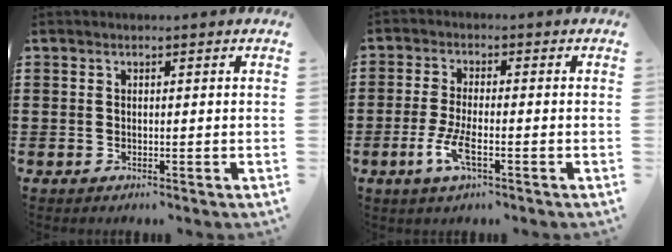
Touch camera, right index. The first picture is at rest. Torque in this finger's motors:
{"motor_torque": [2.14, 0.00, 0.39, 0.11]}